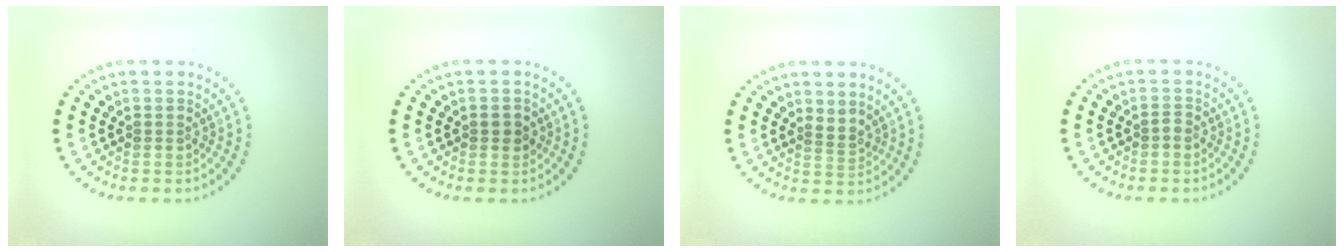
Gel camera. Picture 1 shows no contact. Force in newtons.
{"total": 1.2, "press": 1.2, "slide": 0.1}
{"total": 1.2, "press": 0.6, "slide": 1.0}
{"total": 0.7, "press": 0.6, "slide": 0.3}